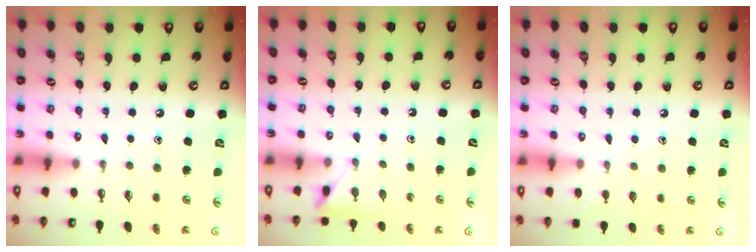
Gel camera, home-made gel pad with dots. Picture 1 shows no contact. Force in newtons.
{"total": 4.7, "press": 4.6, "slide": 0.6}
{"total": 3.3, "press": 3.2, "slide": 0.3}